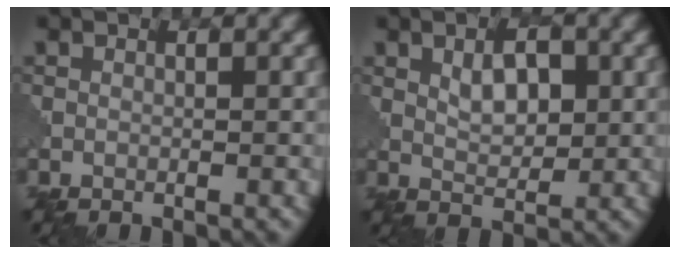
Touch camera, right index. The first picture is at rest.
{"total": 3.5, "force": [0.9, 1.9, 2.8], "torque": [-0.049, 0.001, 0.015]}